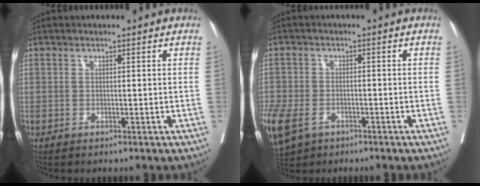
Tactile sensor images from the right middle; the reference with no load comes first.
{"total": 17.4, "force": [-8.6, 12.2, 9.0], "torque": [-0.297, -0.029, -0.139]}